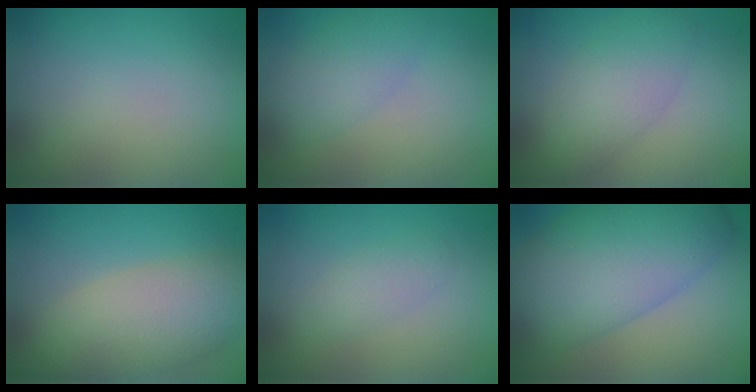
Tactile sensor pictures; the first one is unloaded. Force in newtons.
{"total": 2.8, "press": 2.8, "slide": 0.1}
{"total": 3.8, "press": 3.8, "slide": 0.3}
{"total": 6.2, "press": 6.2, "slide": 0.3}
{"total": 1.5, "press": 1.5, "slide": 0.1}
{"total": 9.6, "press": 9.6, "slide": 0.2}